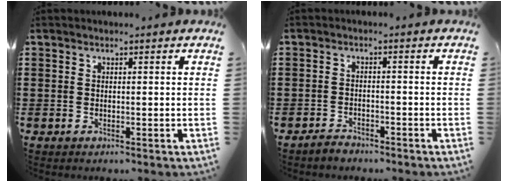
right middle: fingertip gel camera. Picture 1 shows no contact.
{"total": 2.0, "force": [-1.9, 0.6, 0.1], "torque": [-0.008, 0.003, -0.040]}